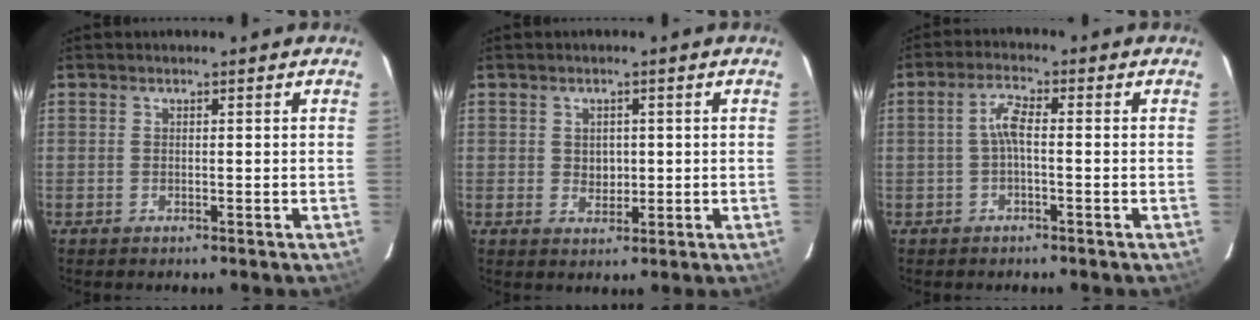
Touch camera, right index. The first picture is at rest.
{"total": 2.9, "force": [0.2, 2.5, 1.4], "torque": [-0.021, 0.001, 0.006]}
{"total": 3.3, "force": [-0.6, 0.8, 3.2], "torque": [-0.067, 0.010, -0.013]}